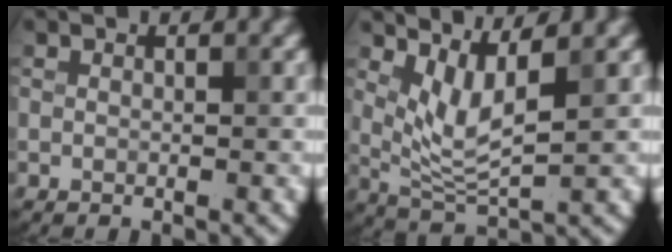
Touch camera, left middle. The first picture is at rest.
{"total": 3.7, "force": [1.7, 0.9, 3.2], "torque": [-0.076, -0.011, 0.042]}